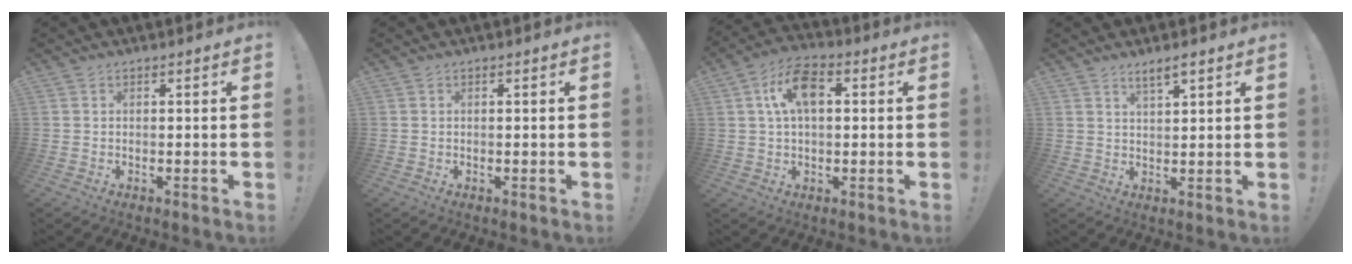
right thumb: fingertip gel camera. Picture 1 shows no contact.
{"total": 0.0}
{"total": 10.9, "force": [2.4, 6.3, 8.5], "torque": [-0.141, 0.018, 0.048]}
{"total": 3.8, "force": [2.8, 0.7, 2.5], "torque": [-0.039, -0.017, 0.046]}